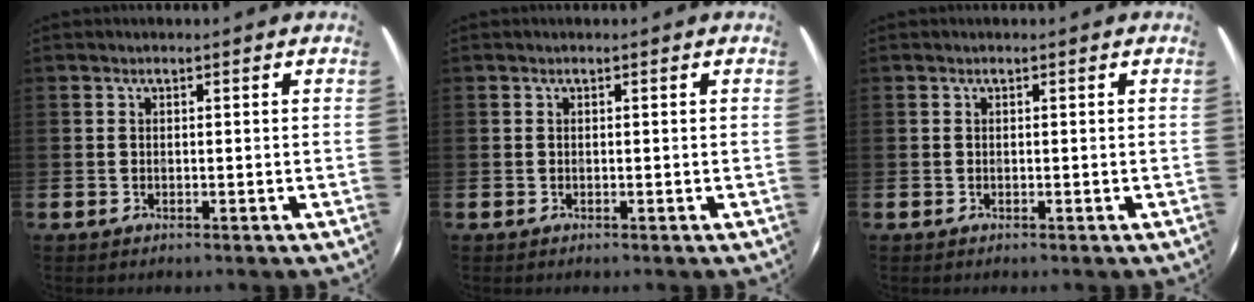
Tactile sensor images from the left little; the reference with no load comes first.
{"total": 0.0}
{"total": 0.0}